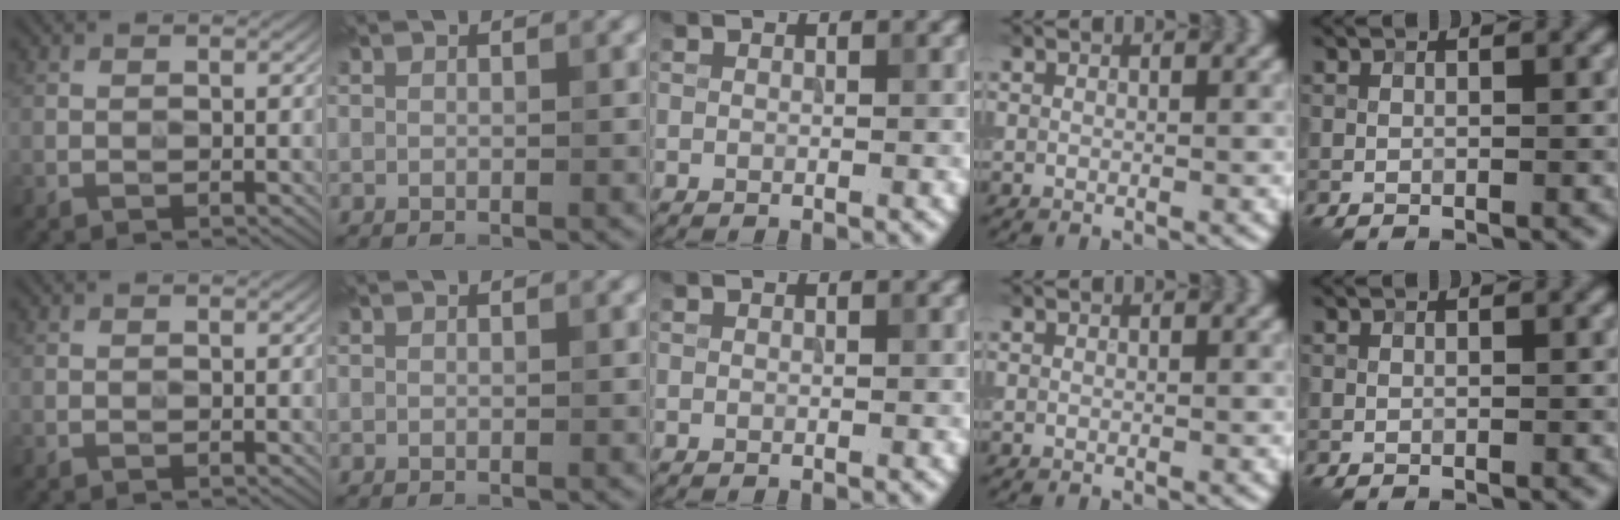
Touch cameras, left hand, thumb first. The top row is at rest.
{}